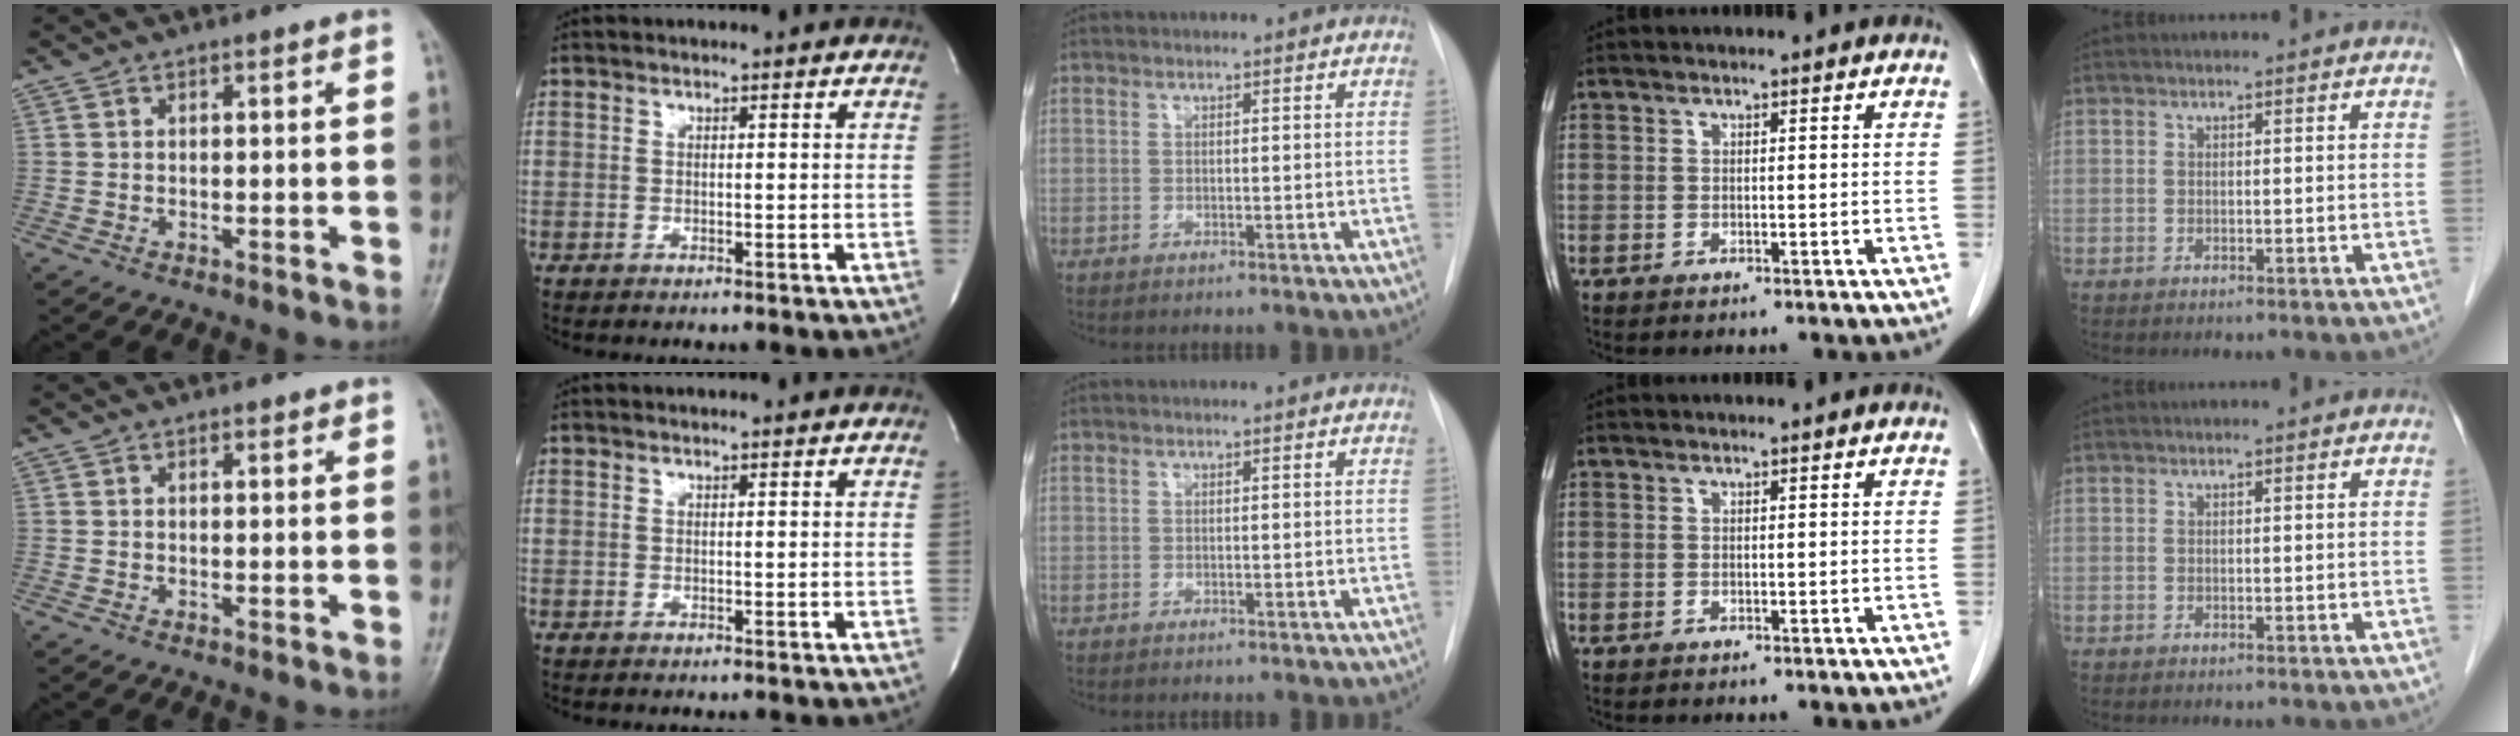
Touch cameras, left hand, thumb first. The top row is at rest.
{"thumb": {"total": 0.9, "force": [0.6, 0.5, 0.4], "torque": [-0.001, -0.002, 0.005]}, "index": {"total": 0.5, "force": [0.5, -0.1, 0.1], "torque": [-0.006, -0.003, 0.006]}}